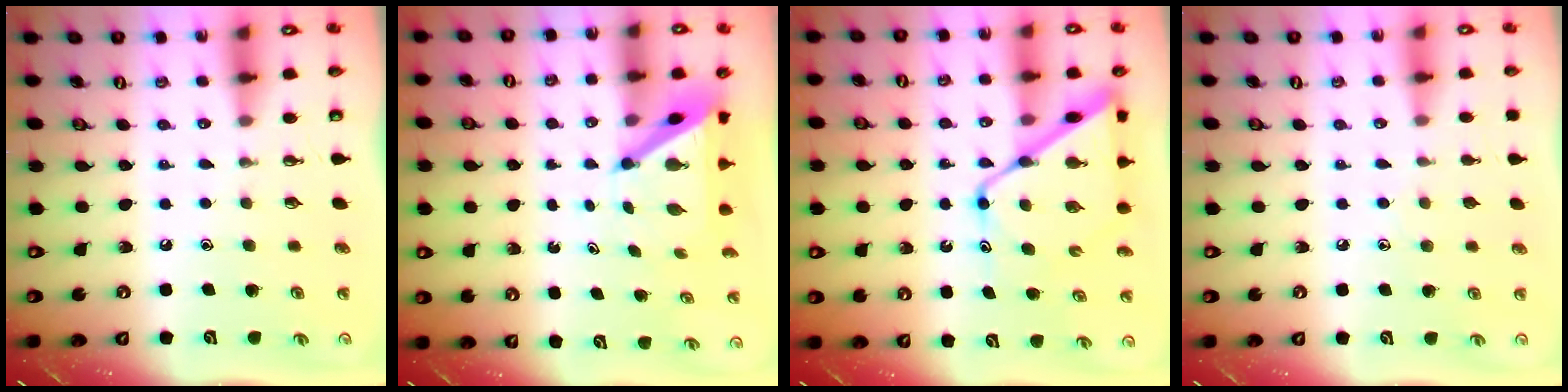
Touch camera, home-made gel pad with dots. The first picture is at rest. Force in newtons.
{"total": 5.8, "press": 5.8, "slide": 0.4}
{"total": 14.0, "press": 14.0, "slide": 0.9}
{"total": 5.2, "press": 5.2, "slide": 0.3}